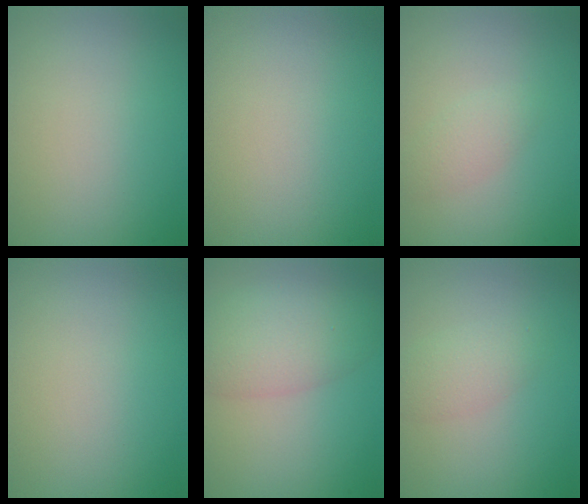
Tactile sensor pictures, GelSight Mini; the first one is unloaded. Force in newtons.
{"total": 0.0}
{"total": 1.5, "press": 1.5, "slide": 0.0}
{"total": 0.0}
{"total": 5.3, "press": 5.3, "slide": 0.3}
{"total": 2.1, "press": 2.1, "slide": 0.1}